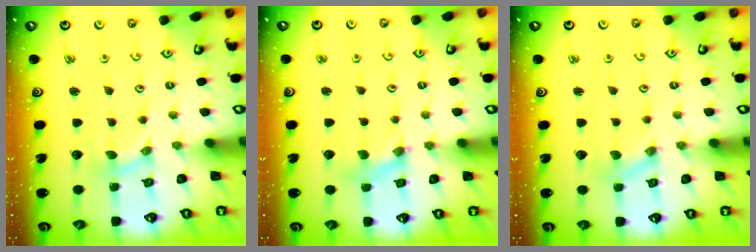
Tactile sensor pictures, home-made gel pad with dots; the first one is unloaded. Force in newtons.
{"total": 2.0, "press": 2.0, "slide": 0.3}
{"total": 0.0}